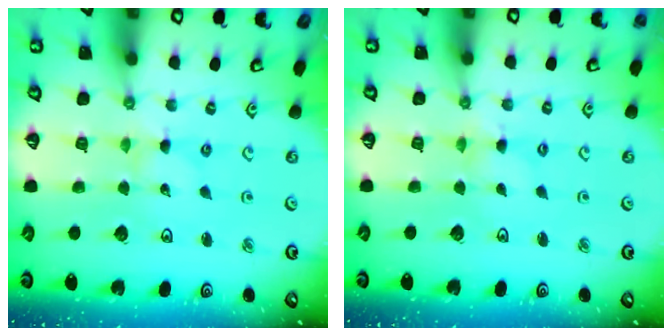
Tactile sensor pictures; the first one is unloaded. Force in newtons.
{"total": 0.0}